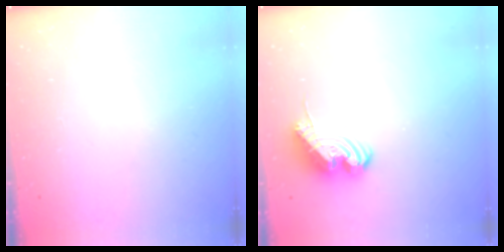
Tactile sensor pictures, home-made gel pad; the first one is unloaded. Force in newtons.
{"total": 11.9, "press": 11.8, "slide": 0.9}